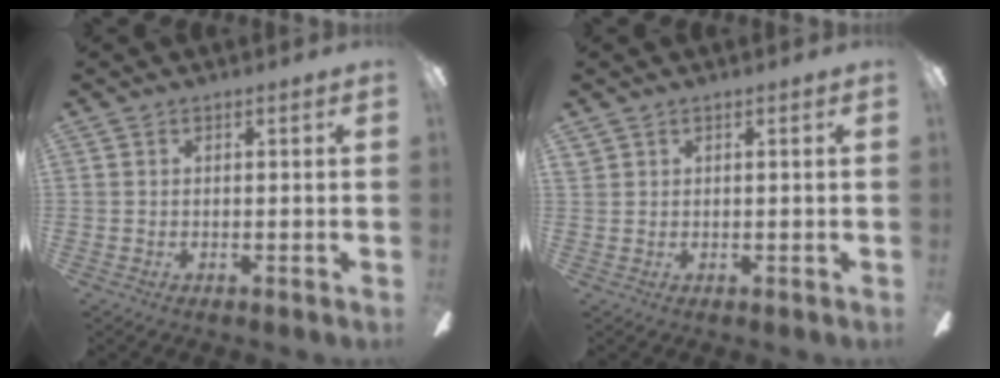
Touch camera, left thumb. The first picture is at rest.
{"total": 0.6, "force": [0.5, 0.1, 0.3], "torque": [-0.008, 0.000, 0.010]}